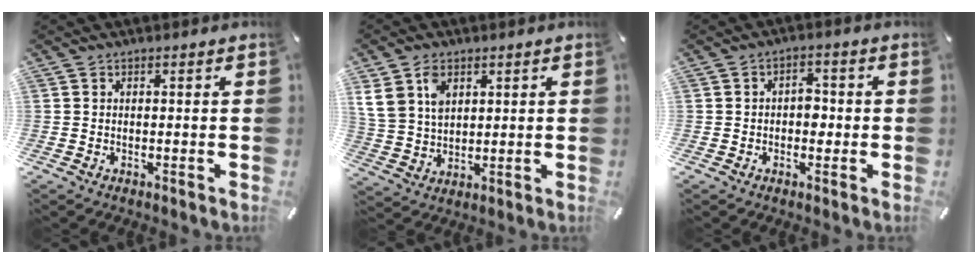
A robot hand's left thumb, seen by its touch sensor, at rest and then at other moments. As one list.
[{"total": 8.8, "force": [3.7, 6.5, 4.7], "torque": [-0.121, 0.002, 0.068]}, {"total": 3.8, "force": [-0.4, 2.6, 2.7], "torque": [-0.036, 0.004, -0.012]}]